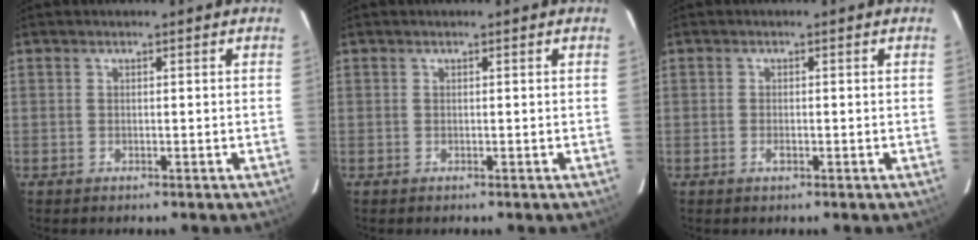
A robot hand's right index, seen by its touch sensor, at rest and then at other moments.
{"total": 0.0}
{"total": 1.3, "force": [-0.7, 0.6, 0.9], "torque": [-0.019, 0.000, -0.013]}